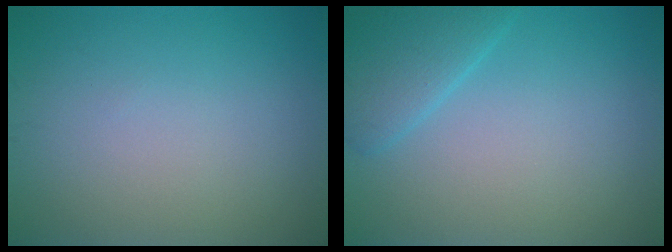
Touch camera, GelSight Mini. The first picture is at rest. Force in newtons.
{"total": 3.0, "press": 3.0, "slide": 0.2}